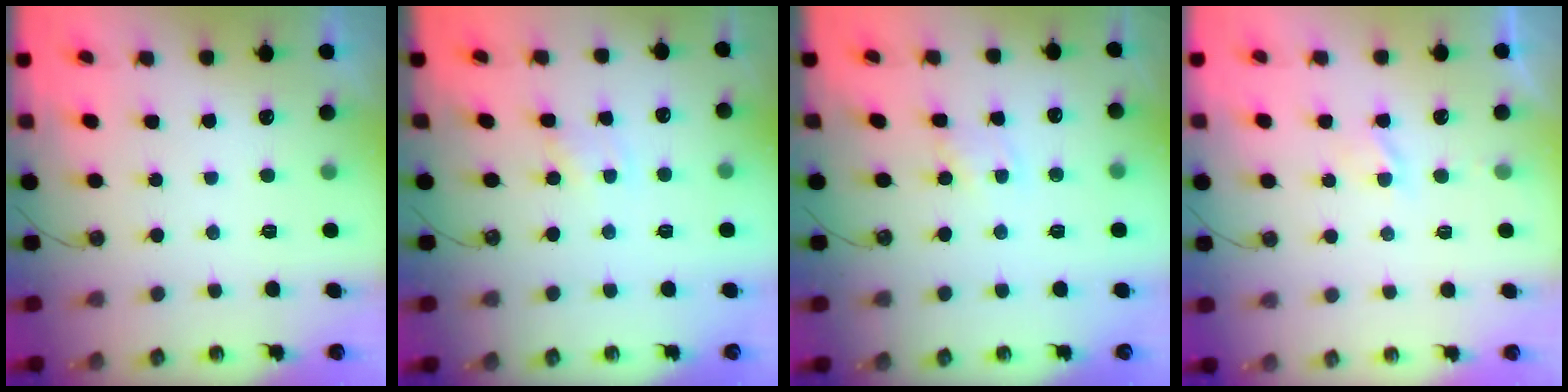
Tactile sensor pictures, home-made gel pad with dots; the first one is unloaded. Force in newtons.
{"total": 0.6, "press": 0.6, "slide": 0.1}
{"total": 2.7, "press": 2.7, "slide": 0.2}
{"total": 1.9, "press": 1.9, "slide": 0.4}